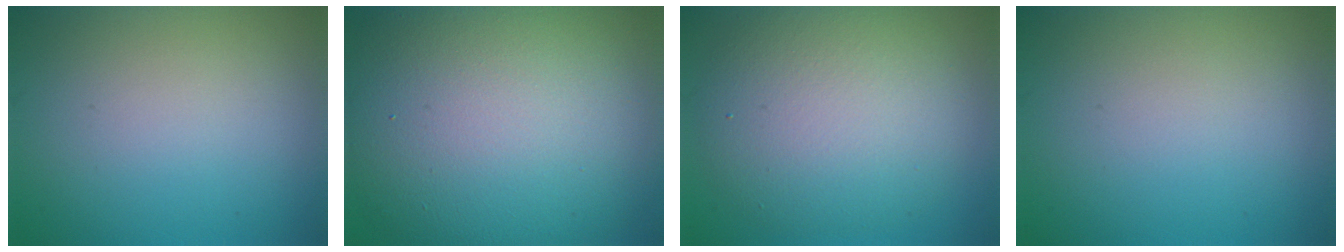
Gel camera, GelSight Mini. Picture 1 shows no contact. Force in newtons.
{"total": 17.0, "press": 17.0, "slide": 1.0}
{"total": 7.9, "press": 7.8, "slide": 0.7}
{"total": 0.0}